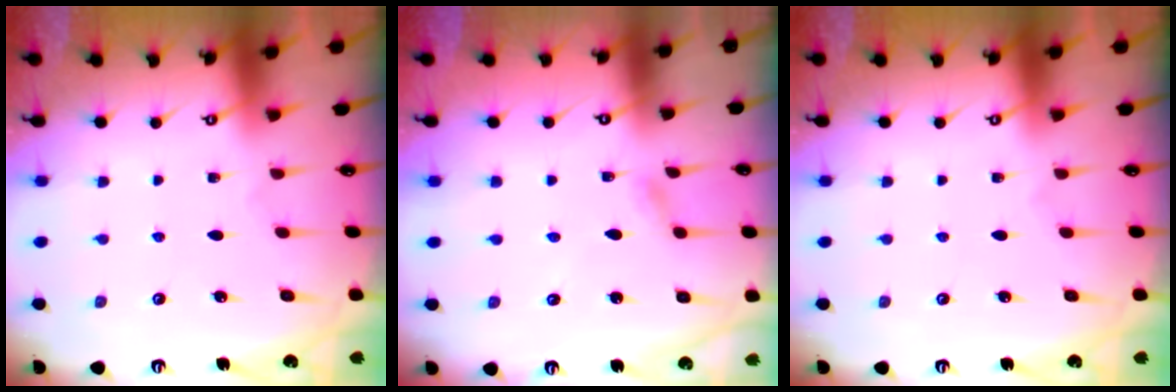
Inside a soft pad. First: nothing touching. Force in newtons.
{"total": 1.4, "press": 1.4, "slide": 0.1}
{"total": 0.0}